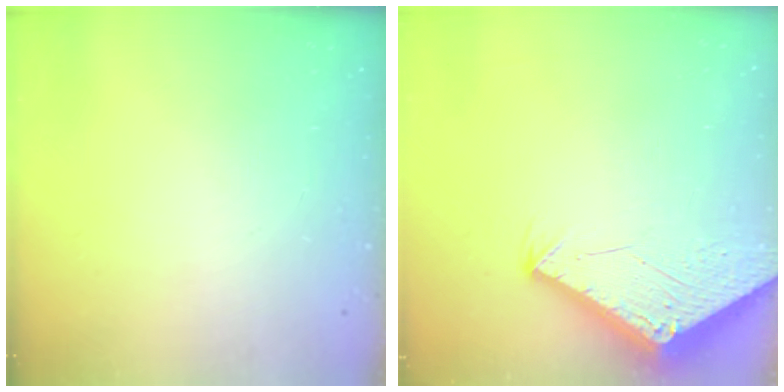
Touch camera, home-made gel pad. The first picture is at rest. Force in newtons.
{"total": 2.8, "press": 2.8, "slide": 0.1}